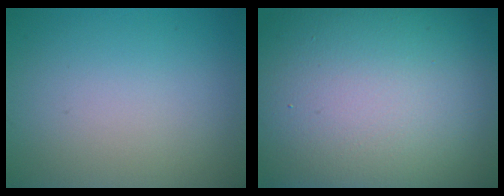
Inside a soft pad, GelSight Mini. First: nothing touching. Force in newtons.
{"total": 20.0, "press": 20.0, "slide": 0.5}